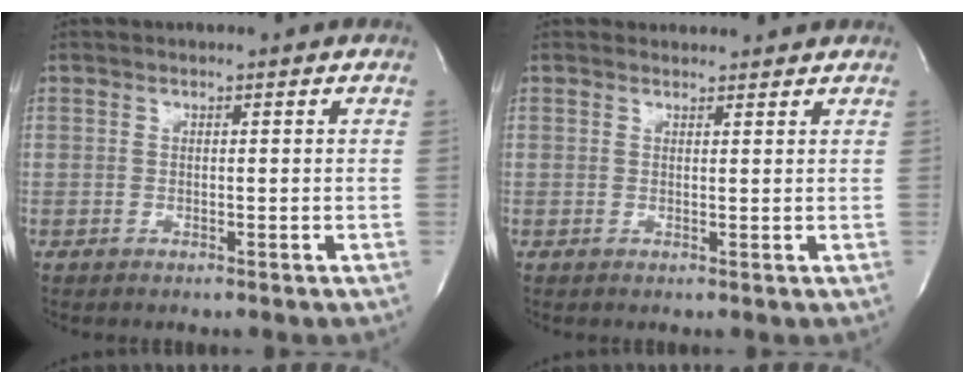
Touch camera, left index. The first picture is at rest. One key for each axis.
{"total": 2.6, "fx": 2.5, "fy": 0.8, "fz": -0.2, "tx": -0.007, "ty": 0.007, "tz": 0.029}